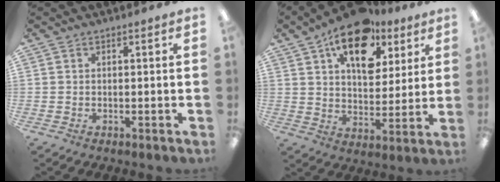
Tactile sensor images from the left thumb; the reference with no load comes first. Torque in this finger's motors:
{"motor_torque": [0.39, 0.67, 1.32, -1.42, 0.14]}